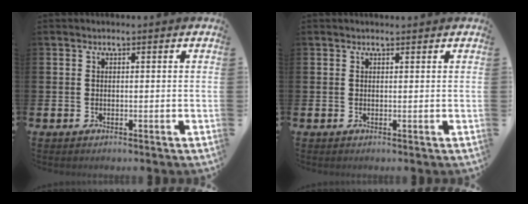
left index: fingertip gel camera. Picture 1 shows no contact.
{"total": 0.5, "force": [0.5, 0.0, 0.1], "torque": [0.007, -0.003, 0.007]}